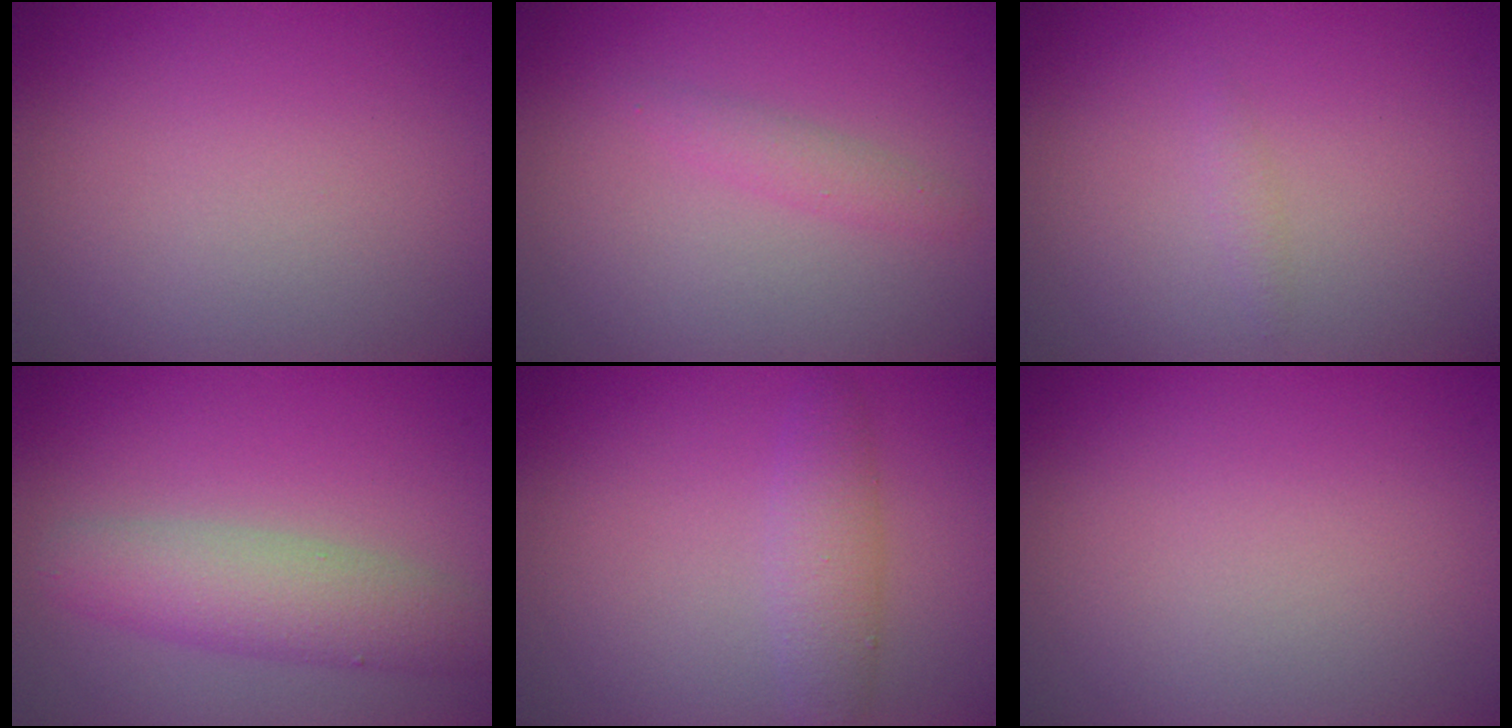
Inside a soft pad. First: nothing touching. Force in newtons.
{"total": 1.3, "press": 1.3, "slide": 0.0}
{"total": 0.6, "press": 0.6, "slide": 0.0}
{"total": 4.5, "press": 4.5, "slide": 0.2}
{"total": 2.4, "press": 2.4, "slide": 0.2}
{"total": 0.0}